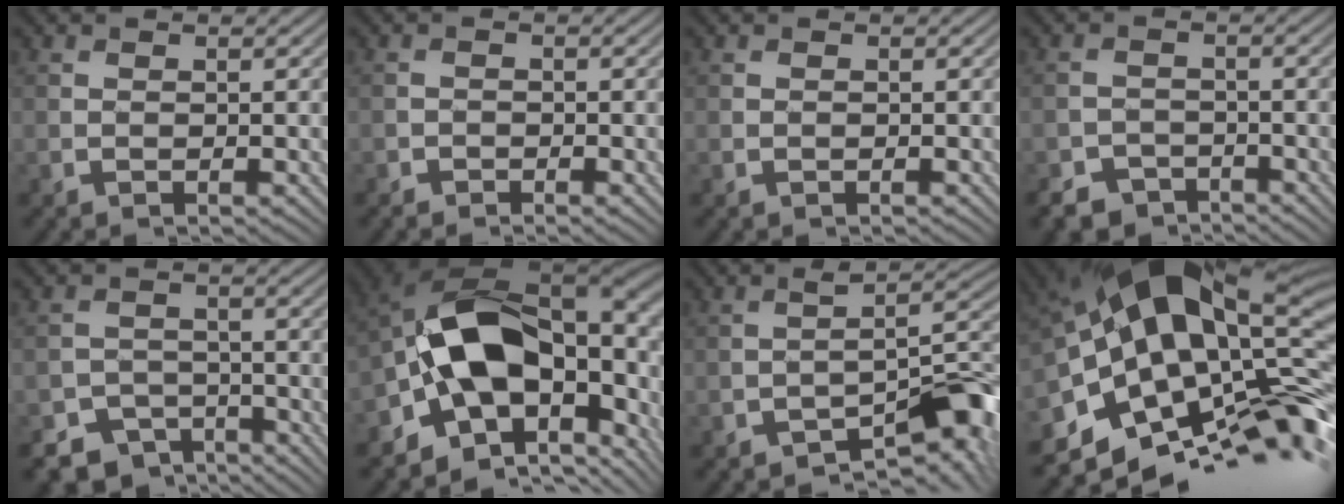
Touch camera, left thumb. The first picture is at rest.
{"total": 1.1, "force": [-1.0, 0.5, 0.2], "torque": [-0.001, 0.000, -0.022]}
{"total": 0.0}
{"total": 4.6, "force": [-3.8, 2.4, 0.9], "torque": [-0.014, -0.003, -0.069]}
{"total": 6.4, "force": [-5.1, 3.6, 1.4], "torque": [-0.020, -0.012, -0.082]}
{"total": 17.9, "force": [-1.9, 11.9, 13.3], "torque": [-0.213, -0.008, -0.016]}
{"total": 8.5, "force": [-5.1, 3.1, 6.1], "torque": [-0.072, -0.002, -0.084]}
{"total": 19.2, "force": [-0.8, 9.6, 16.6], "torque": [-0.276, -0.016, -0.014]}